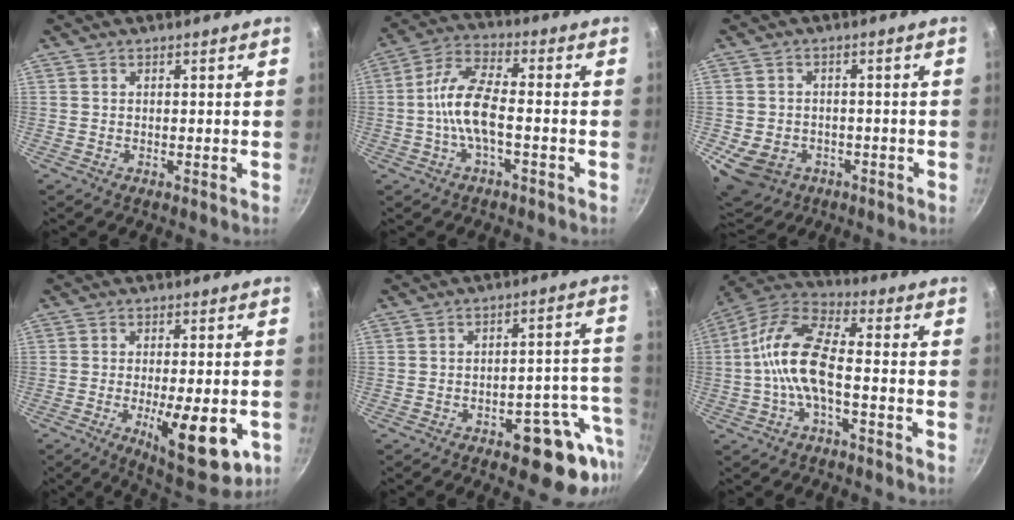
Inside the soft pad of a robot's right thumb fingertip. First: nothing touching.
{"total": 9.8, "force": [-1.7, 4.1, 8.8], "torque": [-0.188, 0.036, -0.037]}
{"total": 10.2, "force": [-3.9, 8.3, 4.3], "torque": [-0.093, 0.018, -0.048]}
{"total": 14.2, "force": [-4.5, 4.9, 12.5], "torque": [-0.173, -0.010, -0.054]}
{"total": 13.4, "force": [-7.0, 4.9, 10.3], "torque": [-0.085, 0.064, -0.085]}
{"total": 12.8, "force": [-1.8, 5.1, 11.6], "torque": [-0.245, 0.042, -0.042]}